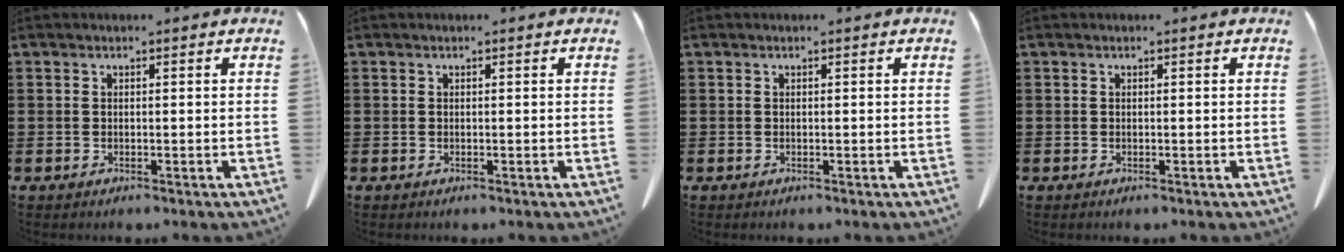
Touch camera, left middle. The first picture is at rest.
{"total": 0.0}
{"total": 0.0}
{"total": 0.0}